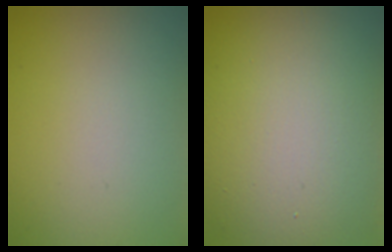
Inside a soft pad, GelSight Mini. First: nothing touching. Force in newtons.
{"total": 13.1, "press": 13.1, "slide": 0.6}